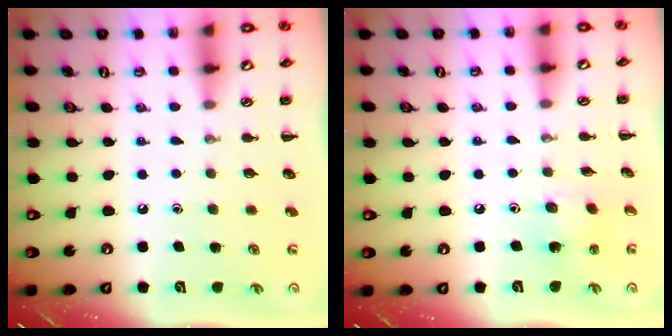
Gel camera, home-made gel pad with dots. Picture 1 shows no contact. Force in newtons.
{"total": 2.5, "press": 2.5, "slide": 0.6}